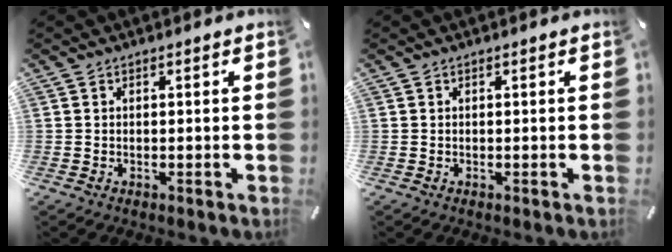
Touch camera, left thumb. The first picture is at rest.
{"total": 0.0}